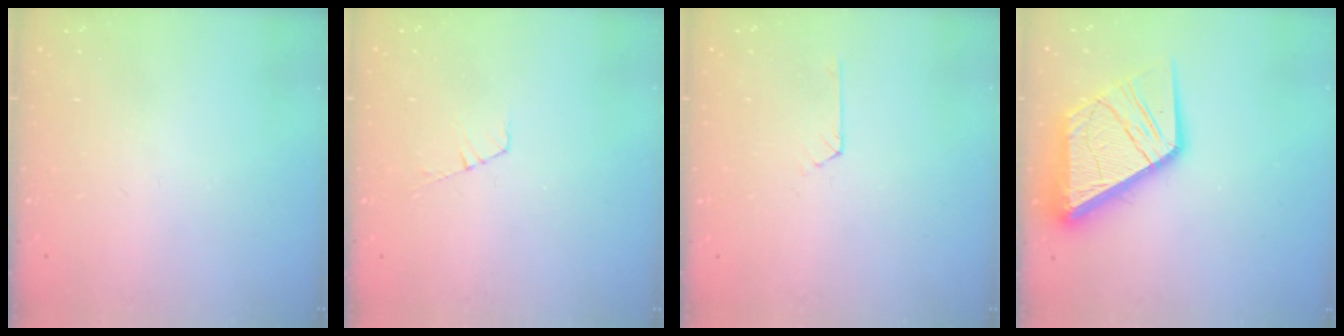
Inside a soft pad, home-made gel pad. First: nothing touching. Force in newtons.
{"total": 3.6, "press": 3.6, "slide": 0.3}
{"total": 2.0, "press": 2.0, "slide": 0.2}
{"total": 19.2, "press": 19.1, "slide": 2.3}